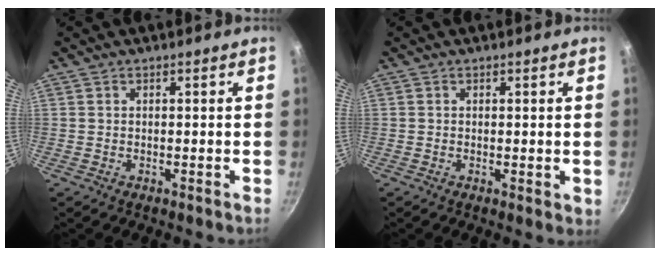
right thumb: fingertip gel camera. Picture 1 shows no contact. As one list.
[{"total": 1.2, "force": [0.1, 0.5, 1.1], "torque": [-0.014, -0.004, 0.001]}]